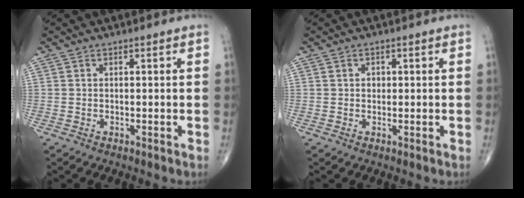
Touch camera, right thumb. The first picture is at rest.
{"total": 1.1, "force": [0.2, 0.9, 0.6], "torque": [-0.005, 0.002, 0.002]}